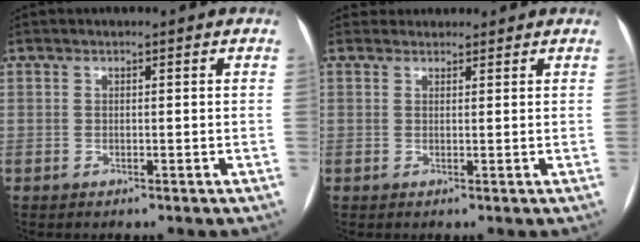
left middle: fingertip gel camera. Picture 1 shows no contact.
{"total": 2.5, "force": [2.3, 1.0, -0.2], "torque": [0.010, 0.023, 0.032]}